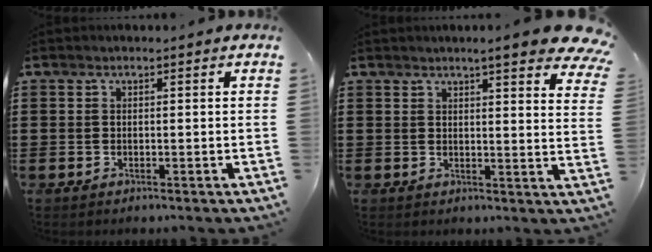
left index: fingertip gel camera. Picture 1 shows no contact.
{"total": 5.8, "force": [4.8, -0.3, 3.3], "torque": [-0.055, -0.021, 0.080]}